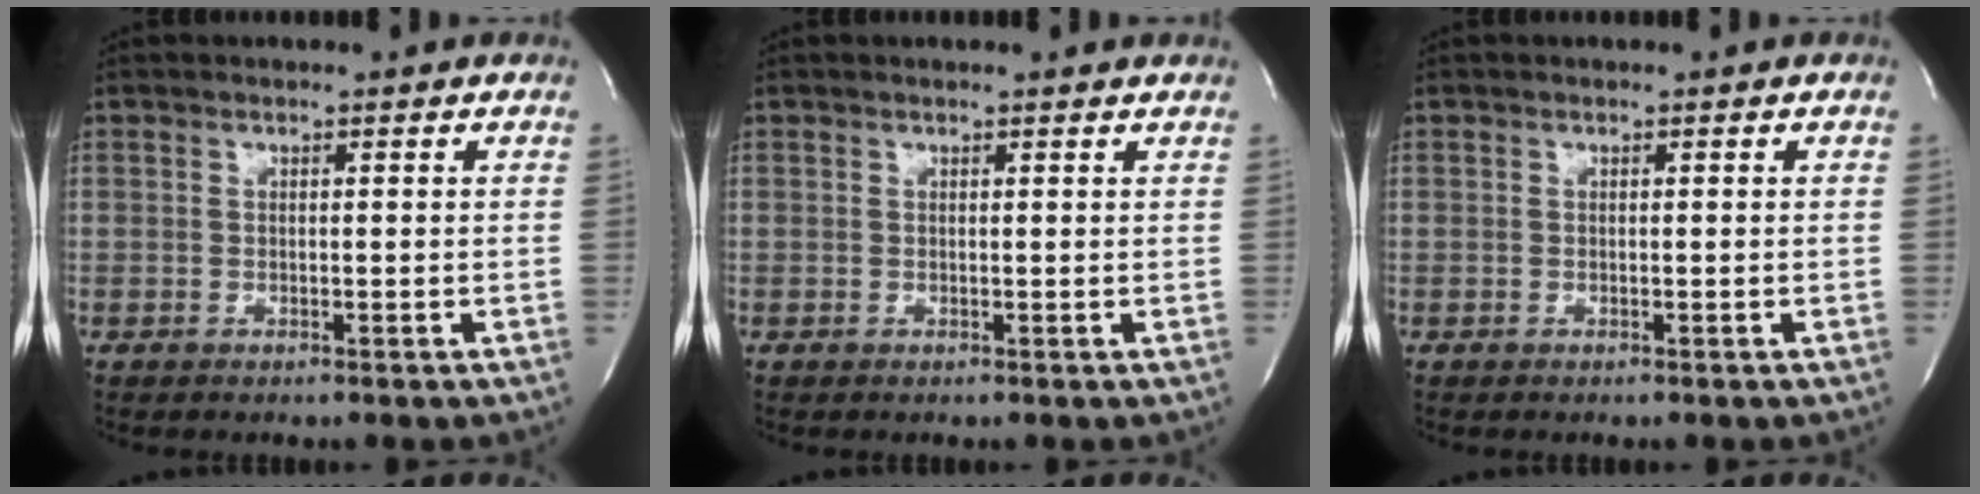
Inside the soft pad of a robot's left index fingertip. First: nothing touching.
{"total": 2.1, "force": [2.0, 0.1, 0.6], "torque": [-0.012, 0.003, 0.015]}
{"total": 0.0}